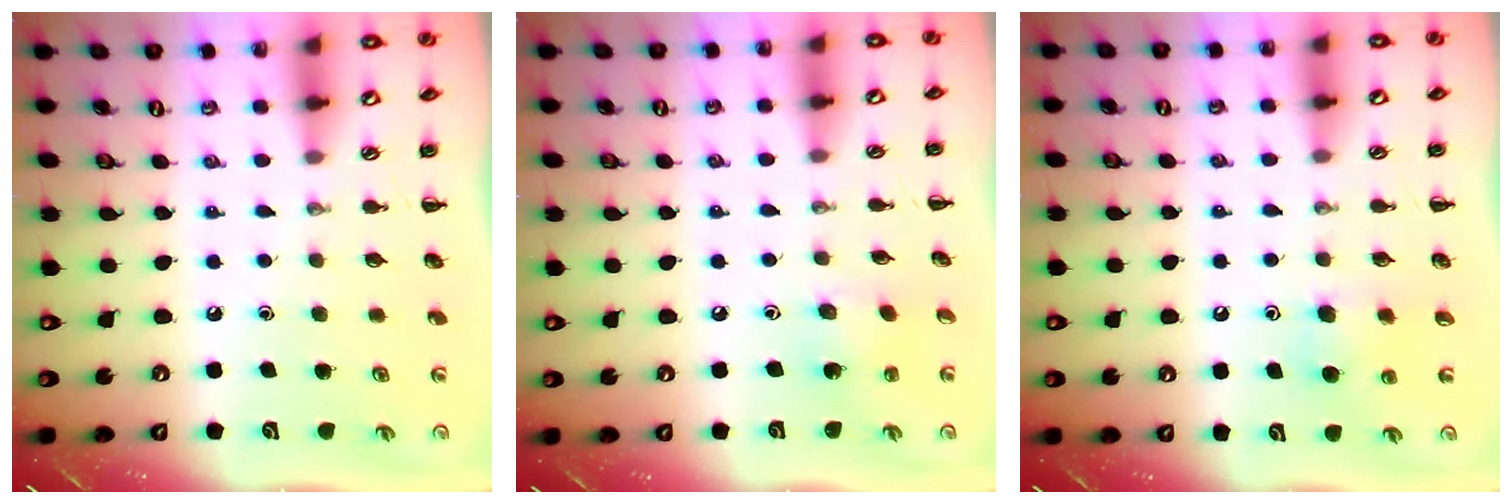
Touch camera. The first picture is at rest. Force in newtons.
{"total": 2.2, "press": 2.1, "slide": 0.6}
{"total": 5.2, "press": 5.0, "slide": 1.4}